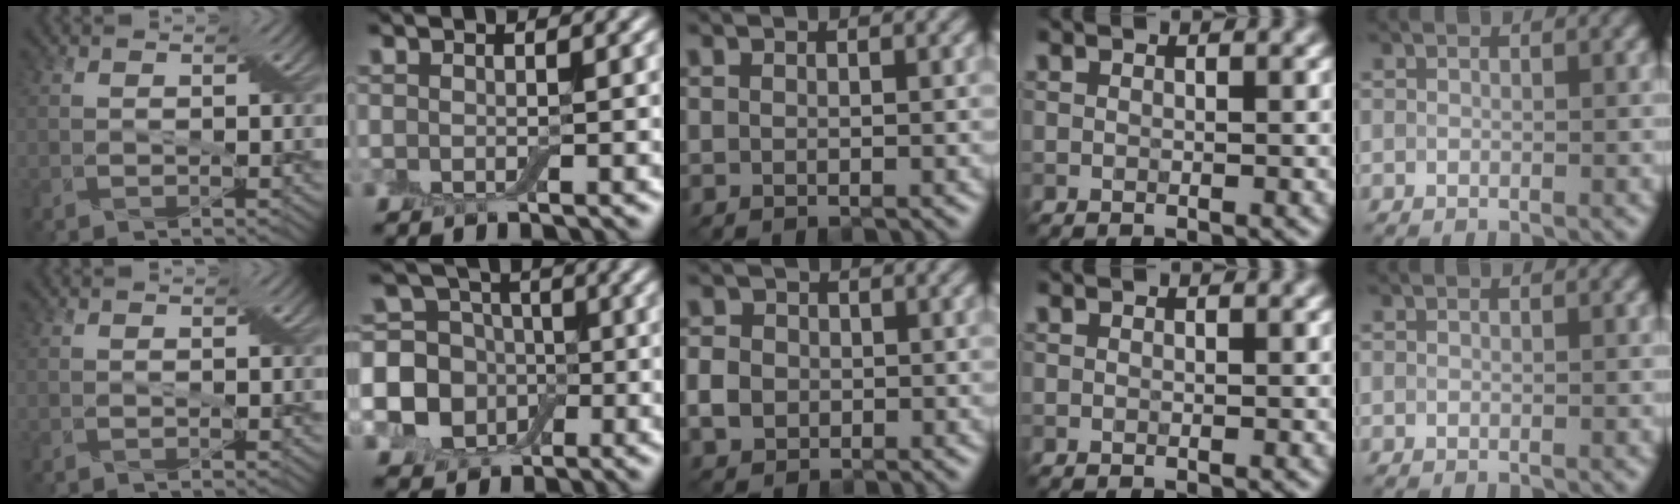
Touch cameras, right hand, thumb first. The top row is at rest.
{"index": {"total": 9.2, "force": [-1.4, 8.3, 3.7], "torque": [-0.064, 0.008, -0.059]}, "middle": {"total": 2.5, "force": [-0.5, 2.2, 1.2], "torque": [-0.024, -0.001, -0.012]}}